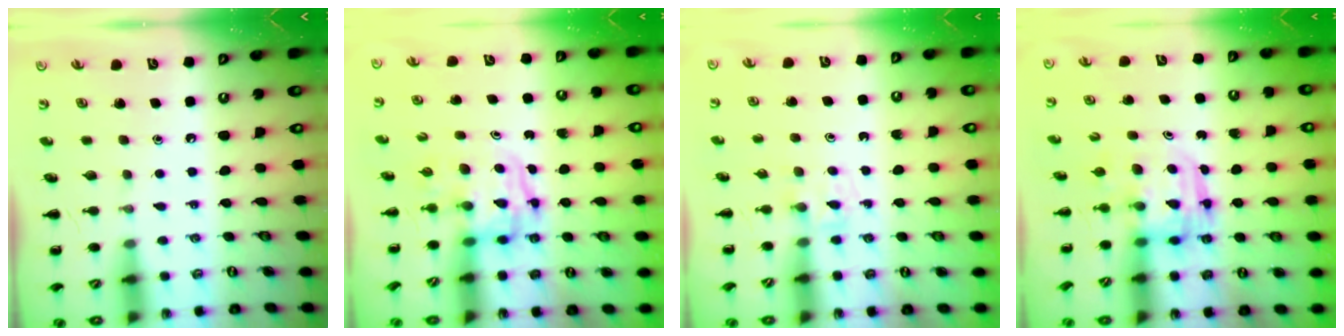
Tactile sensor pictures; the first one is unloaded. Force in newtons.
{"total": 3.4, "press": 3.4, "slide": 0.6}
{"total": 3.6, "press": 3.4, "slide": 1.4}
{"total": 3.0, "press": 3.0, "slide": 0.3}